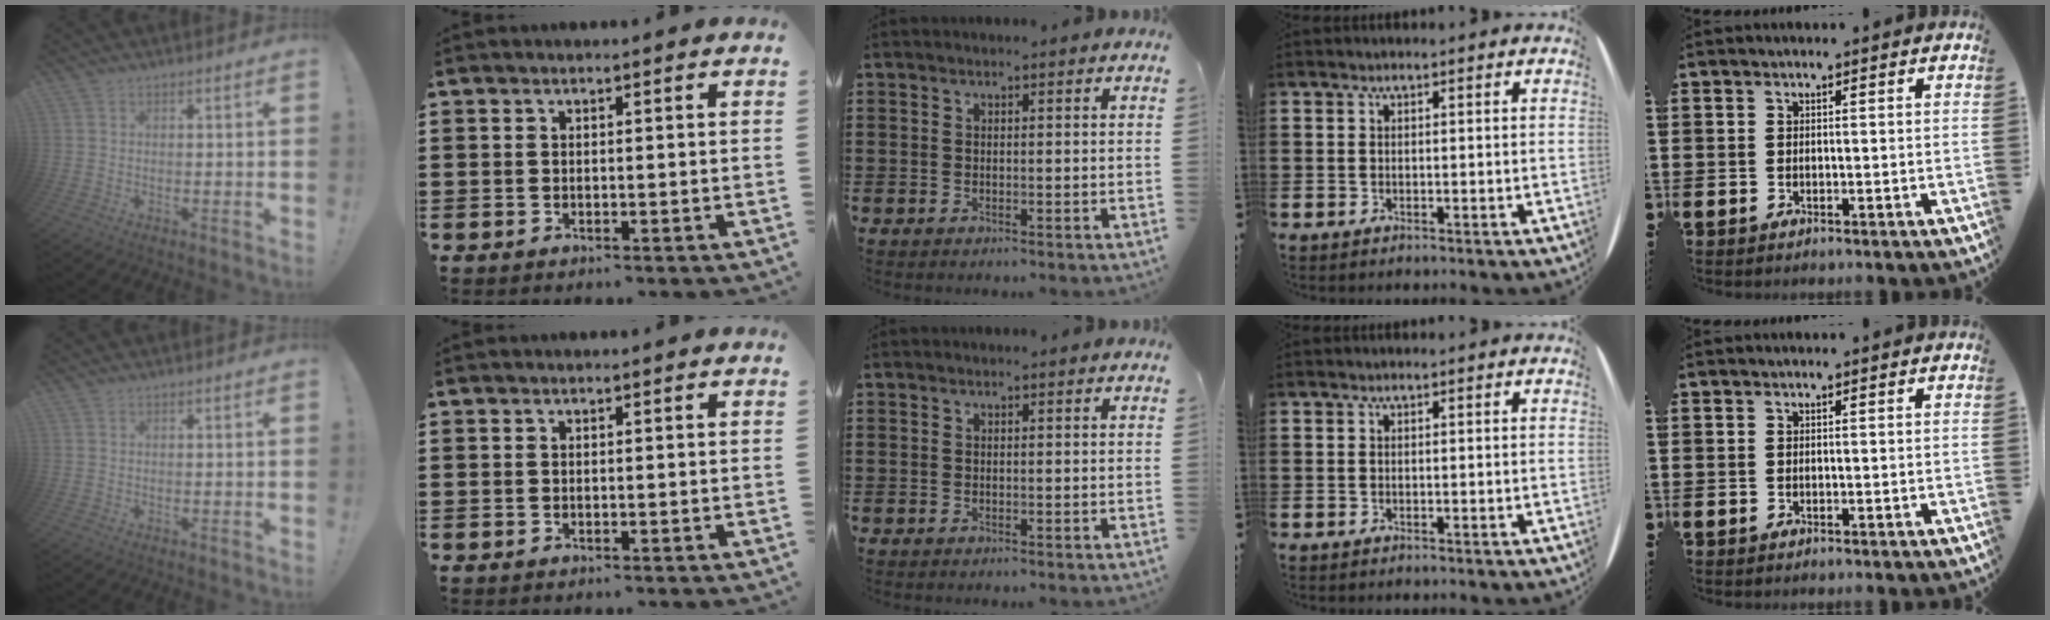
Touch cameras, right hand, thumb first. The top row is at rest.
{}